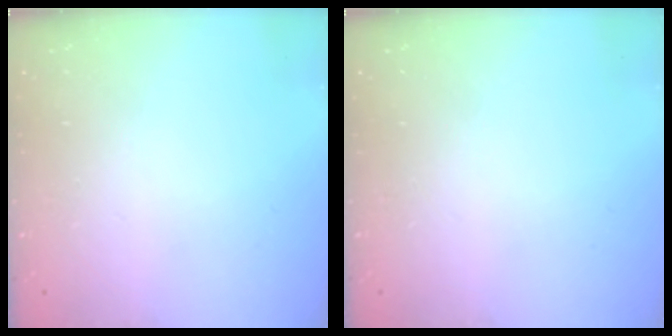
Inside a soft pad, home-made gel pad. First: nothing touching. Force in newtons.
{"total": 0.0}